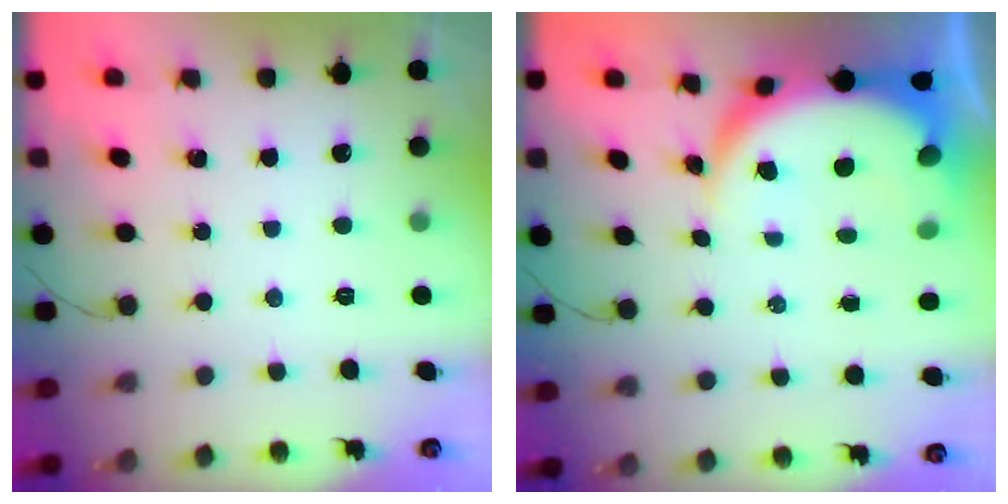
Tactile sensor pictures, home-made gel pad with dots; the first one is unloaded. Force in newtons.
{"total": 8.7, "press": 8.6, "slide": 1.6}